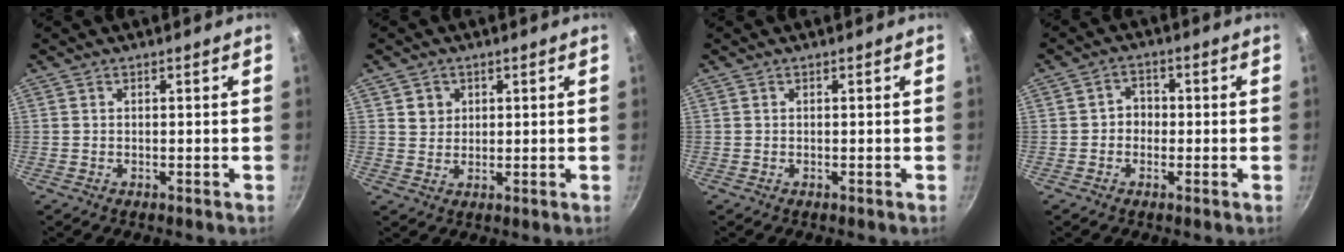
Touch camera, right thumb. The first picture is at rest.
{"total": 3.2, "force": [1.2, 2.9, 0.8], "torque": [0.006, 0.004, 0.021]}
{"total": 0.0}
{"total": 3.4, "force": [-0.6, 3.0, 1.5], "torque": [0.002, 0.010, -0.014]}